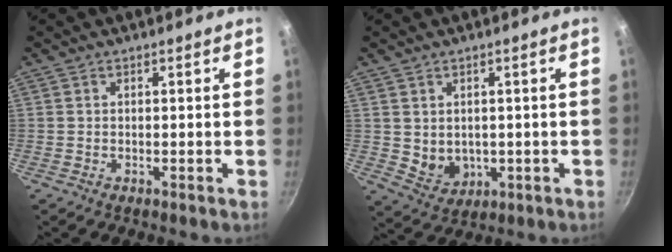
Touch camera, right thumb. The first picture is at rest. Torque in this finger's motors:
{"motor_torque": [0.31, 0.27, -0.15, 0.02, 0.12]}